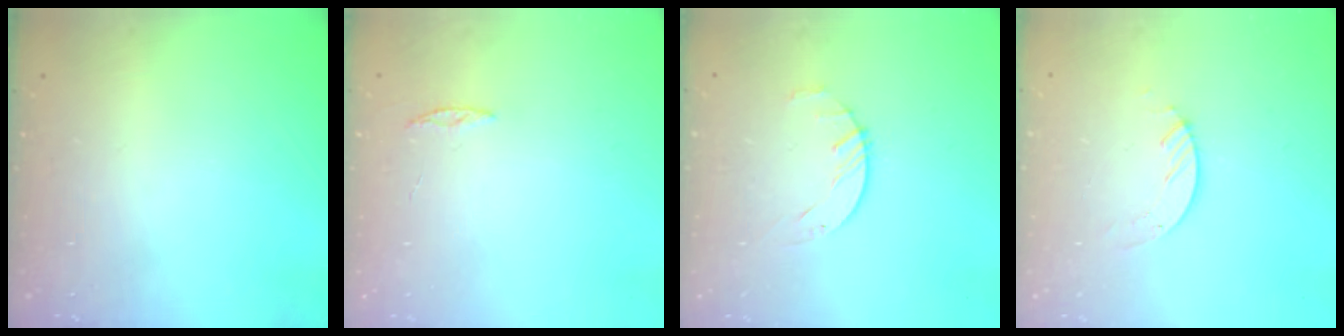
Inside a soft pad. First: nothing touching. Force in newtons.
{"total": 2.0, "press": 2.0, "slide": 0.2}
{"total": 1.6, "press": 1.6, "slide": 0.3}
{"total": 3.4, "press": 3.4, "slide": 0.4}